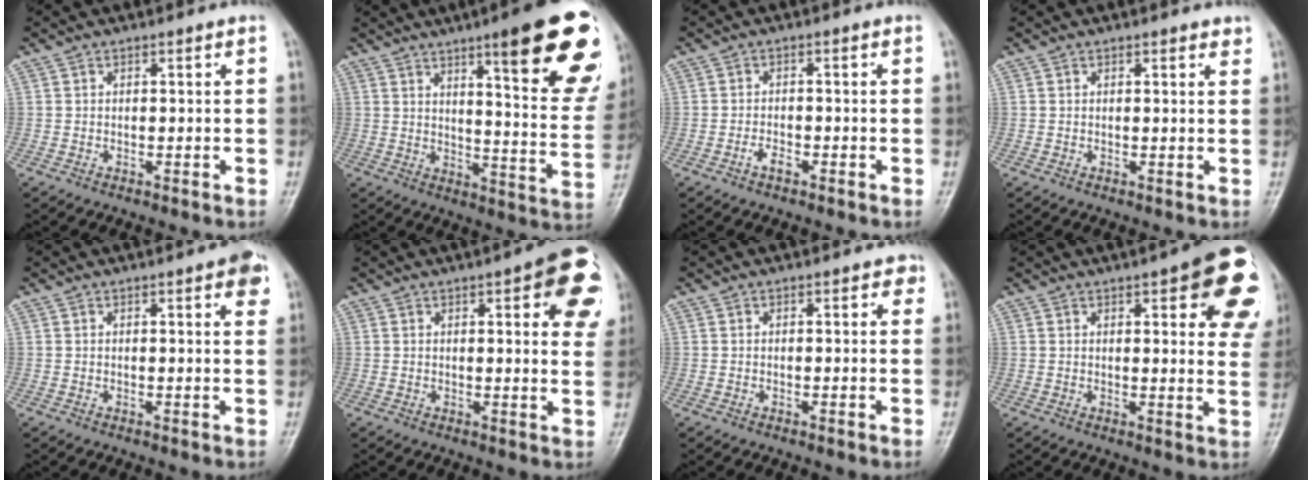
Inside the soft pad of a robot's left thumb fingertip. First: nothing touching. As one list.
[{"total": 23.4, "force": [12.5, 4.8, 19.2], "torque": [-0.220, -0.055, 0.165]}, {"total": 2.2, "force": [-1.4, 1.1, 1.4], "torque": [-0.024, 0.008, -0.029]}, {"total": 1.8, "force": [1.2, 0.8, 1.0], "torque": [-0.003, -0.004, 0.010]}, {"total": 4.6, "force": [2.1, 1.4, 3.8], "torque": [-0.033, -0.003, 0.018]}, {"total": 14.9, "force": [5.9, 4.8, 12.8], "torque": [-0.116, -0.016, 0.059]}, {"total": 2.1, "force": [0.8, 1.2, 1.5], "torque": [0.000, 0.002, 0.003]}, {"total": 18.3, "force": [7.8, 6.1, 15.4], "torque": [-0.159, -0.023, 0.085]}]